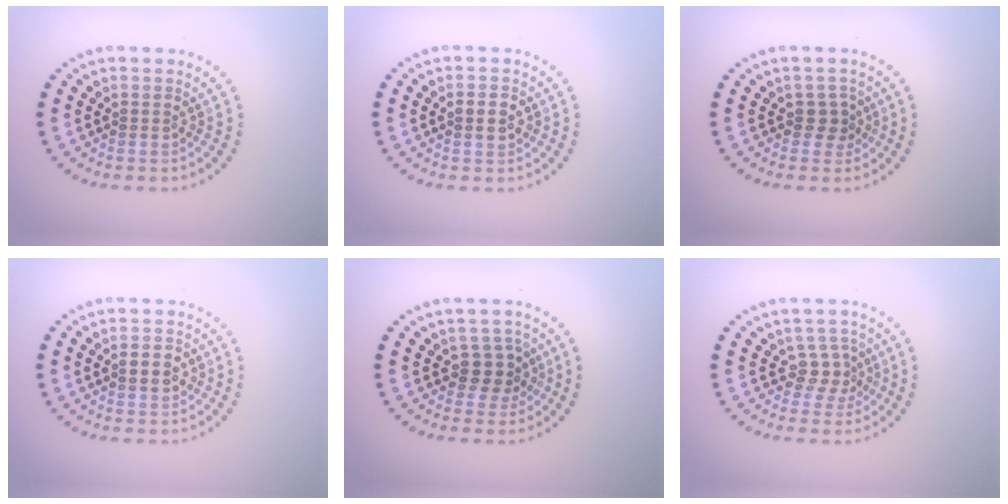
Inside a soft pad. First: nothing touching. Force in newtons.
{"total": 1.6, "press": 1.6, "slide": 0.2}
{"total": 1.6, "press": 1.3, "slide": 0.9}
{"total": 2.3, "press": 2.3, "slide": 0.1}
{"total": 2.3, "press": 1.9, "slide": 1.3}
{"total": 2.2, "press": 1.6, "slide": 1.6}